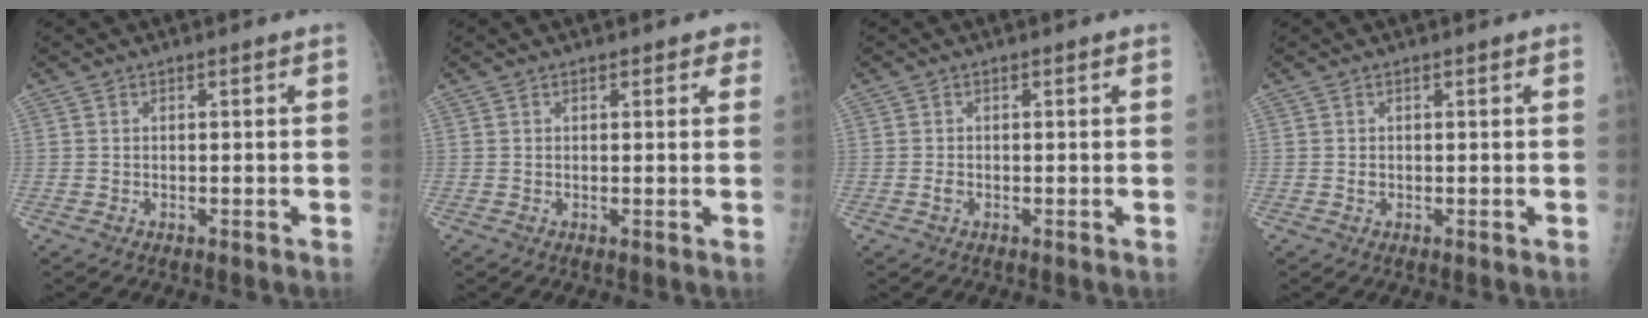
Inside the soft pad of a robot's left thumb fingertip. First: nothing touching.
{"total": 1.8, "force": [1.2, 1.1, 0.9], "torque": [0.010, -0.002, 0.008]}
{"total": 0.8, "force": [-0.2, 0.6, 0.5], "torque": [-0.007, 0.000, -0.004]}
{"total": 0.6, "force": [0.1, 0.5, 0.3], "torque": [-0.001, 0.001, 0.001]}